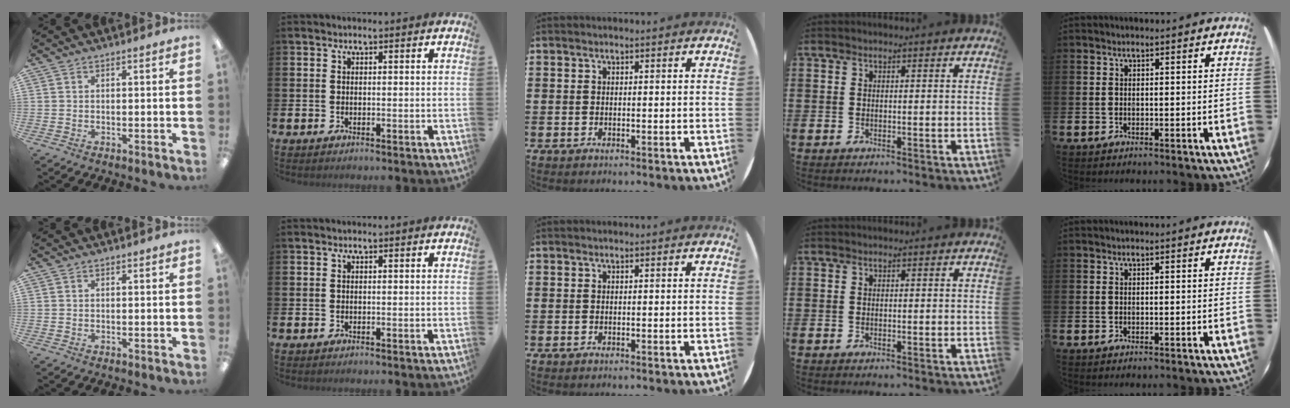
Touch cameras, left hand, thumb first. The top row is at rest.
{}